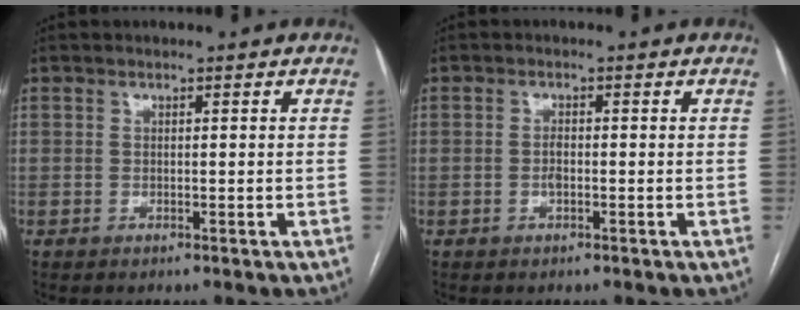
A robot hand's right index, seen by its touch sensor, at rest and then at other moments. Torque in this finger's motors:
{"motor_torque": [0.45, 0.04, 0.00, 0.04]}